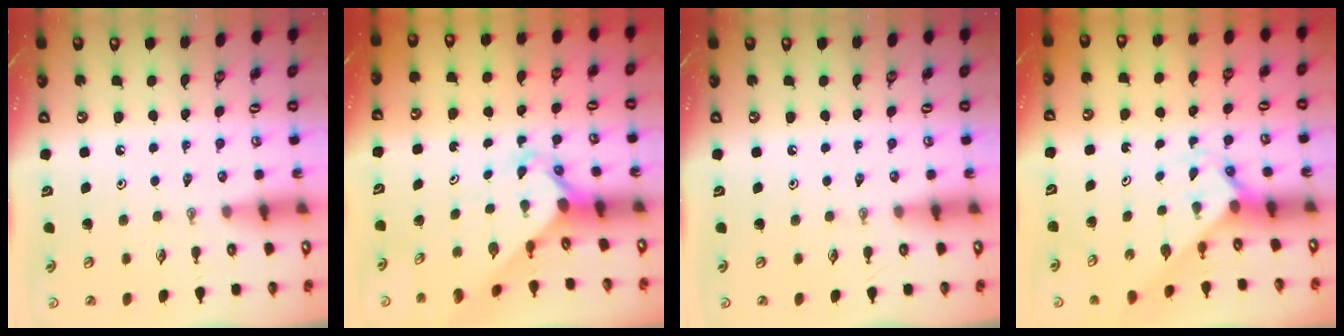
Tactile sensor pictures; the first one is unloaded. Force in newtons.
{"total": 2.3, "press": 2.3, "slide": 0.1}
{"total": 0.0}
{"total": 1.8, "press": 1.7, "slide": 0.2}